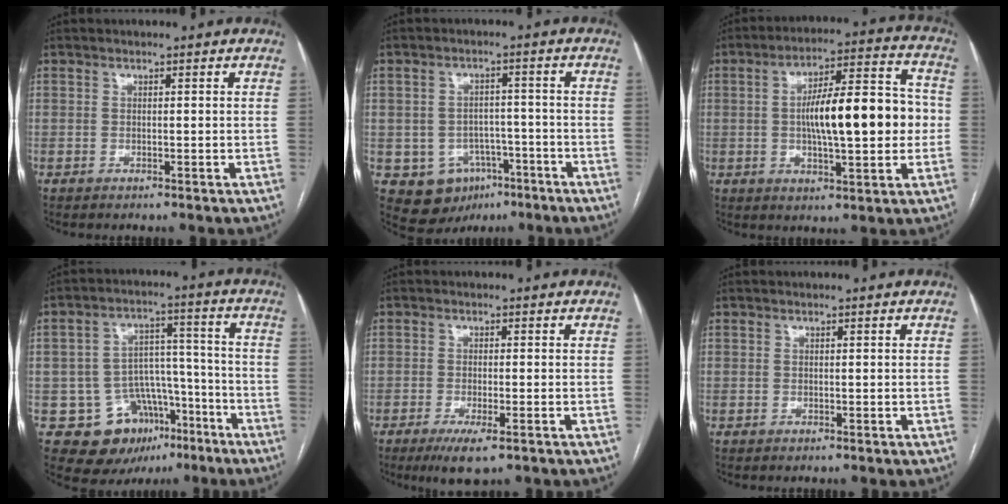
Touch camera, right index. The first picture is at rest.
{"total": 8.1, "force": [-3.7, 6.7, 2.8], "torque": [-0.043, 0.017, -0.042]}
{"total": 15.6, "force": [-0.2, 3.9, 15.1], "torque": [-0.238, 0.032, -0.001]}
{"total": 12.7, "force": [-6.5, 9.6, 4.9], "torque": [-0.062, 0.052, -0.084]}
{"total": 4.9, "force": [-2.8, 0.8, 3.9], "torque": [-0.069, -0.012, -0.044]}
{"total": 0.0}